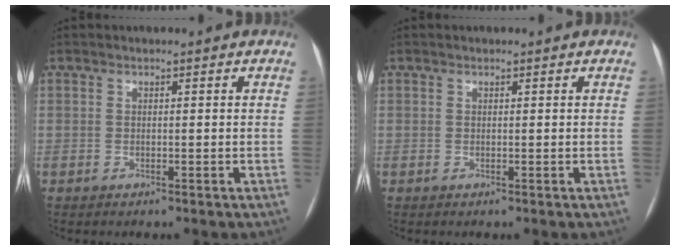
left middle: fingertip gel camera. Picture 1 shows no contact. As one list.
[{"total": 0.0}]